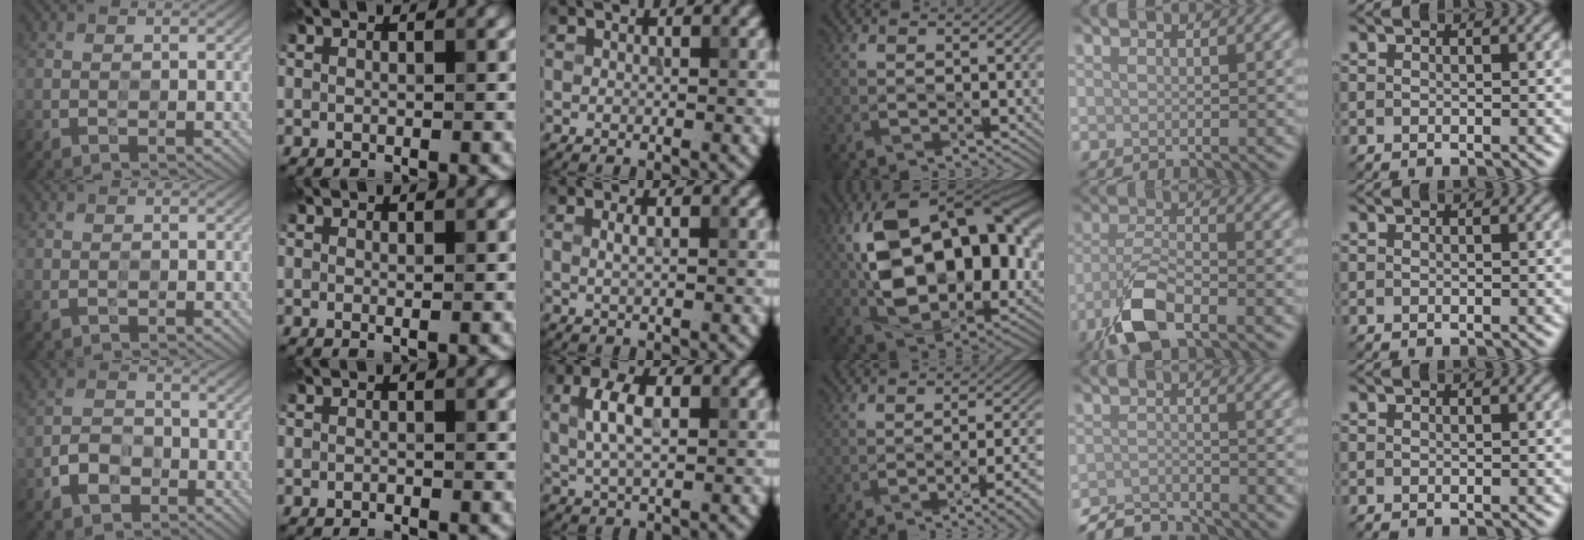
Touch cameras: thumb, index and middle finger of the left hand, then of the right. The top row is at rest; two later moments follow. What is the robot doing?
{"motion": "wipe", "object": "glasses"}